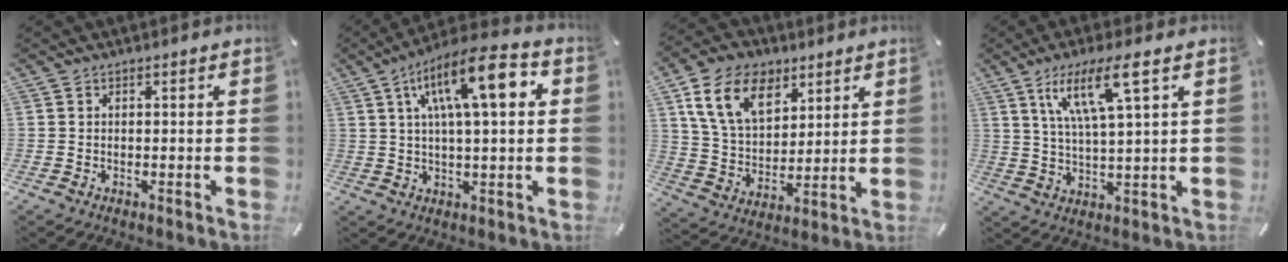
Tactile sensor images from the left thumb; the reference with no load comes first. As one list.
[{"total": 15.7, "force": [5.1, 5.1, 14.0], "torque": [-0.222, -0.003, 0.078]}, {"total": 14.4, "force": [7.4, 9.8, 7.5], "torque": [-0.164, -0.018, 0.142]}, {"total": 11.8, "force": [5.8, 2.4, 10.0], "torque": [-0.196, 0.004, 0.099]}]